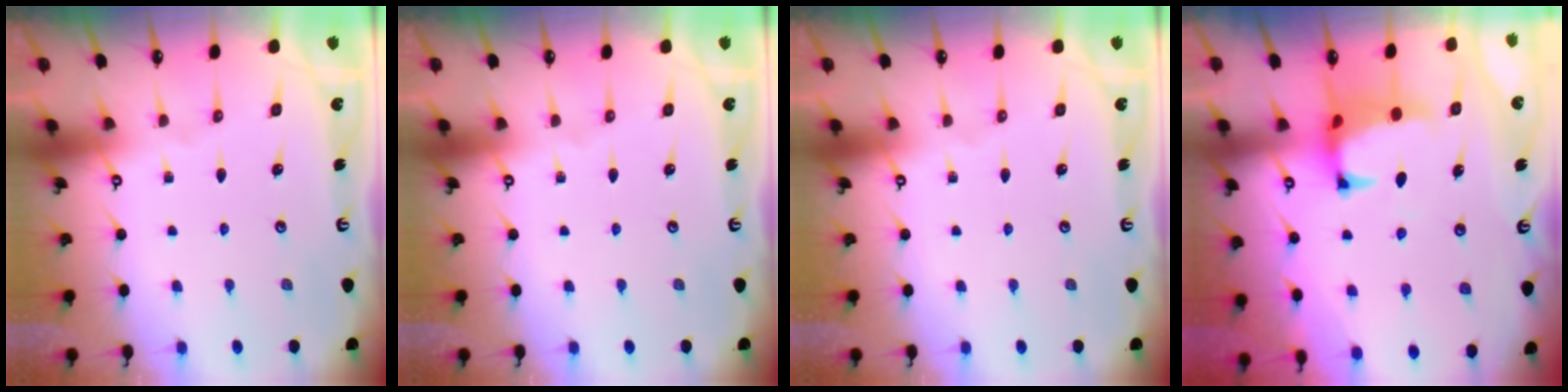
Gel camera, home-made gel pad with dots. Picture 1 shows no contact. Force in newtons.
{"total": 0.0}
{"total": 0.0}
{"total": 1.0, "press": 0.2, "slide": 1.0}